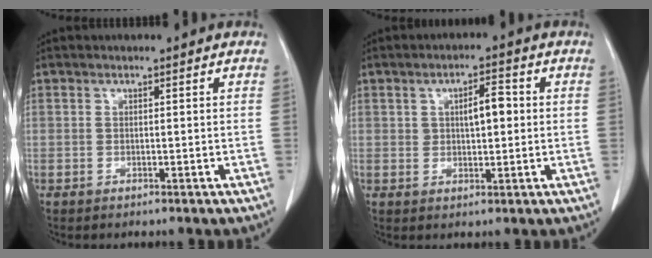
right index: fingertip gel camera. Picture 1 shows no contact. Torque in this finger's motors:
{"motor_torque": [0.09, -0.01, -0.01, 0.00]}